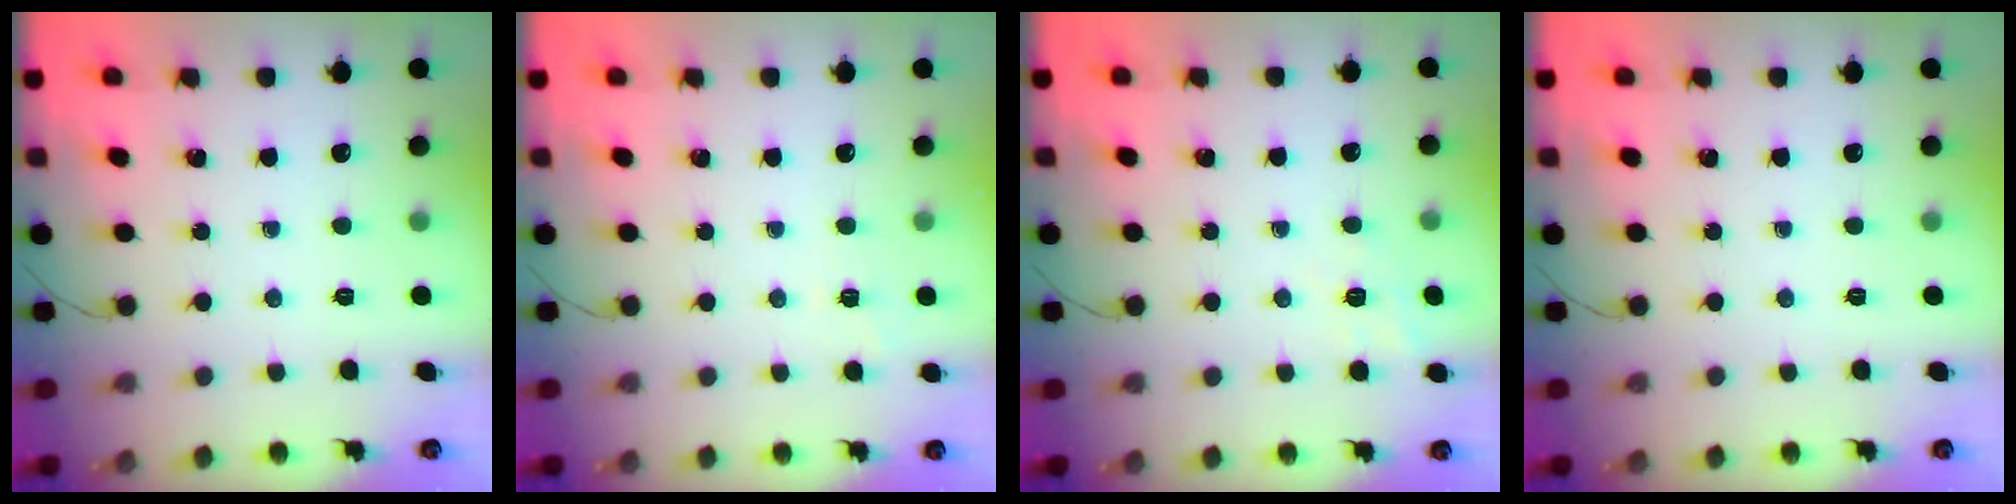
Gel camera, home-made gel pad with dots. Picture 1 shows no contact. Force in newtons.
{"total": 1.9, "press": 1.3, "slide": 1.4}
{"total": 2.3, "press": 0.9, "slide": 2.1}
{"total": 0.0}